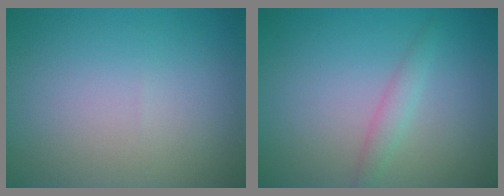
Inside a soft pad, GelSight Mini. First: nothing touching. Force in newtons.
{"total": 1.6, "press": 1.6, "slide": 0.0}